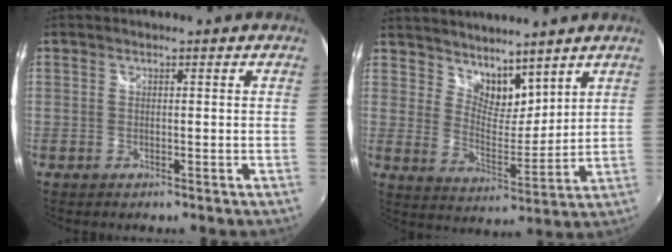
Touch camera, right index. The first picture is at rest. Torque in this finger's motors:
{"motor_torque": [-0.02, 0.32, 0.05, 0.00]}